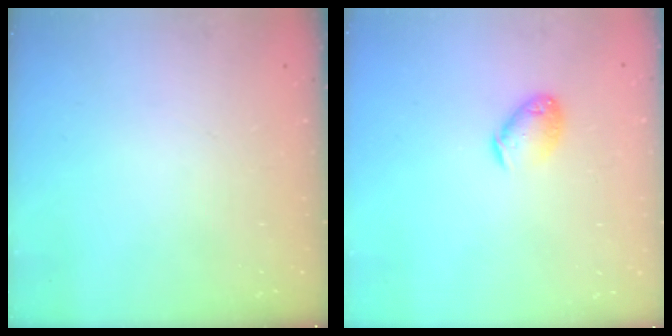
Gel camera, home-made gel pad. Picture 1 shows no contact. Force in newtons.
{"total": 8.3, "press": 8.2, "slide": 1.2}